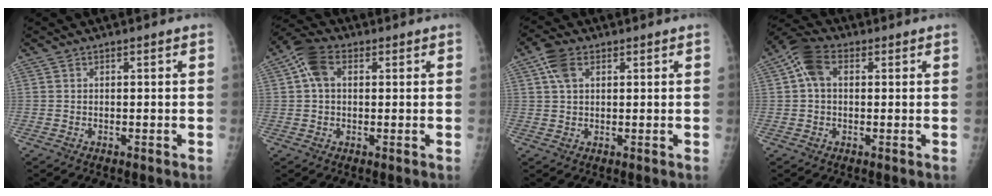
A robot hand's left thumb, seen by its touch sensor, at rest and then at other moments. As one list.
[{"total": 6.6, "force": [1.8, 4.3, 4.7], "torque": [-0.089, 0.018, 0.026]}, {"total": 4.8, "force": [2.0, 2.8, 3.3], "torque": [-0.063, 0.008, 0.039]}, {"total": 6.9, "force": [1.6, 4.6, 4.9], "torque": [-0.094, 0.022, 0.022]}]